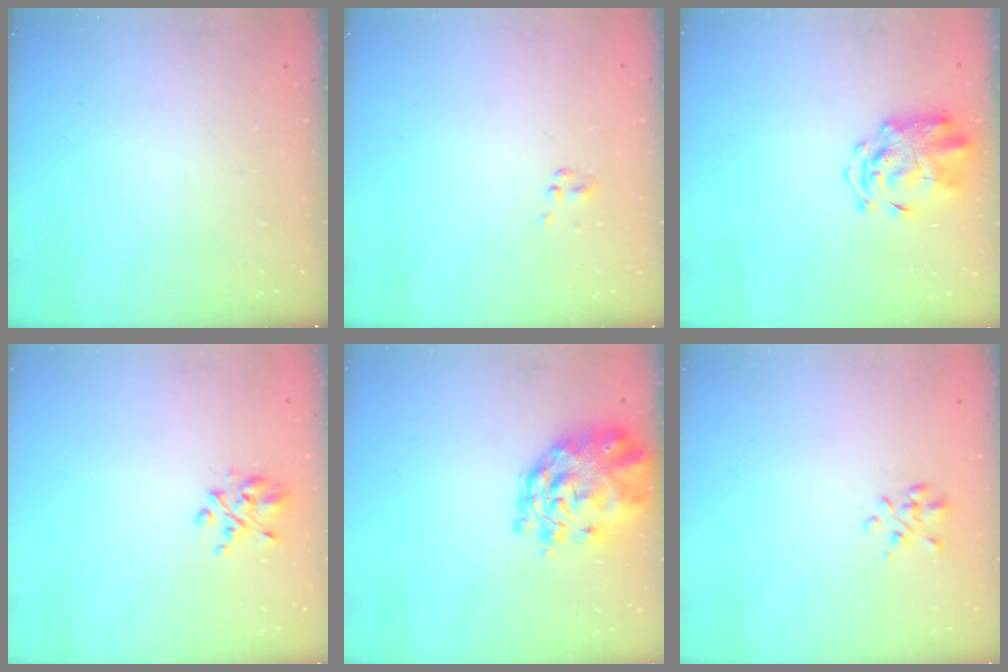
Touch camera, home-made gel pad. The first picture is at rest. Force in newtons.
{"total": 0.5, "press": 0.5, "slide": 0.1}
{"total": 3.1, "press": 3.0, "slide": 1.0}
{"total": 4.8, "press": 4.4, "slide": 1.9}
{"total": 6.5, "press": 6.0, "slide": 2.6}
{"total": 1.3, "press": 1.2, "slide": 0.7}